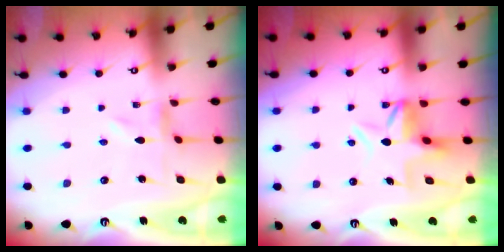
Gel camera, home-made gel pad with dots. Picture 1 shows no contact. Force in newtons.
{"total": 6.6, "press": 6.6, "slide": 0.7}